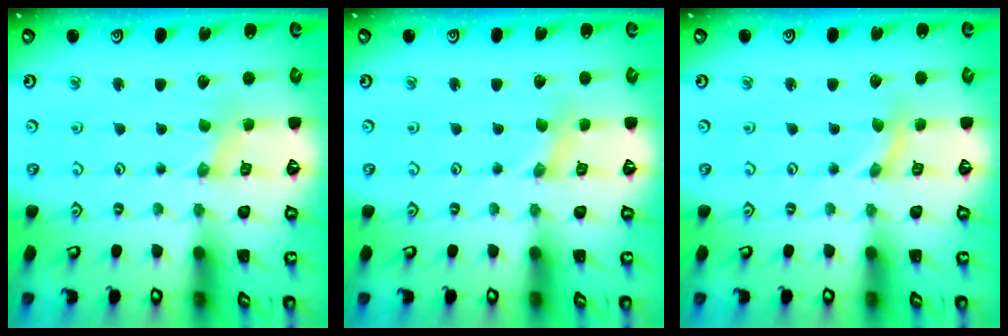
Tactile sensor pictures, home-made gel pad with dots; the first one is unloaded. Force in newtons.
{"total": 0.0}
{"total": 0.0}